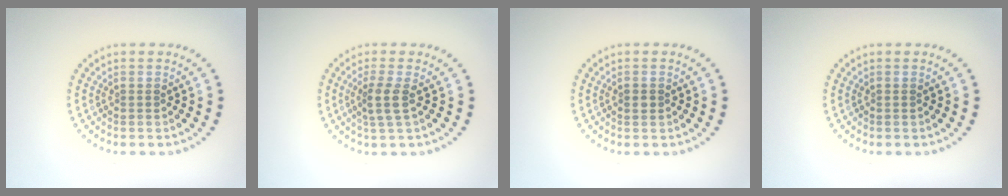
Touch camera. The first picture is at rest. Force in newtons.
{"total": 2.1, "press": 1.7, "slide": 1.3}
{"total": 1.1, "press": 1.1, "slide": 0.0}
{"total": 0.0}